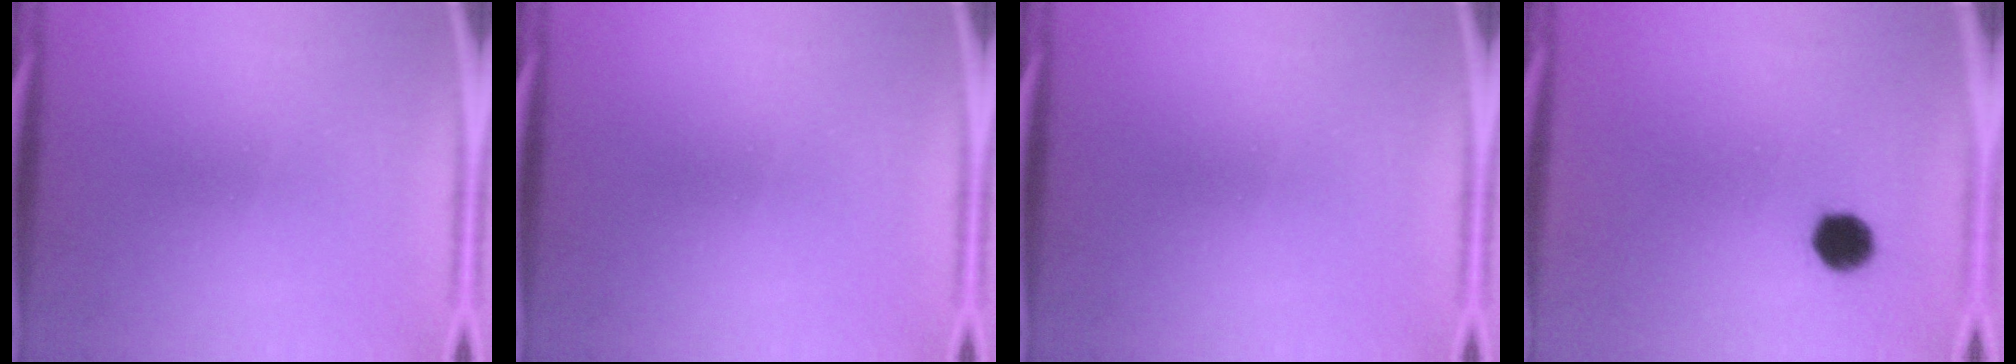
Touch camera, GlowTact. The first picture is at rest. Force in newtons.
{"total": 0.0}
{"total": 0.0}
{"total": 5.0}